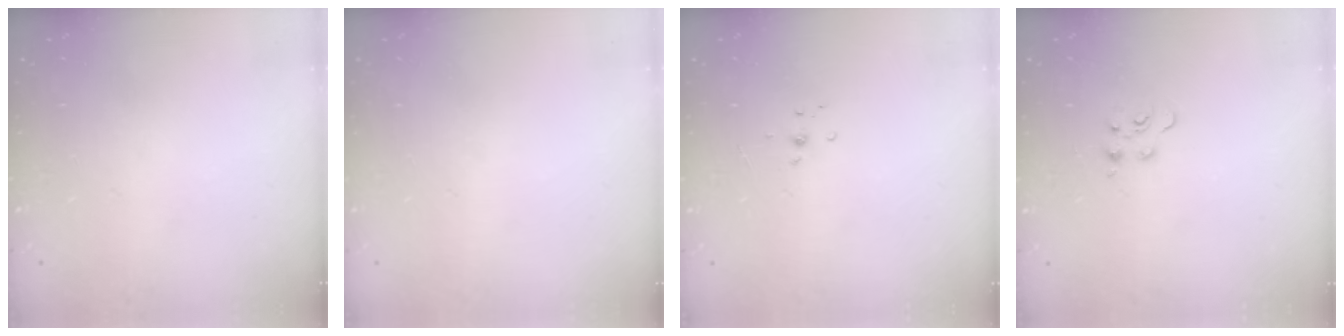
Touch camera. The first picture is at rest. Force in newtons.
{"total": 0.8, "press": 0.7, "slide": 0.3}
{"total": 4.6, "press": 4.5, "slide": 0.8}
{"total": 3.9, "press": 3.9, "slide": 0.5}